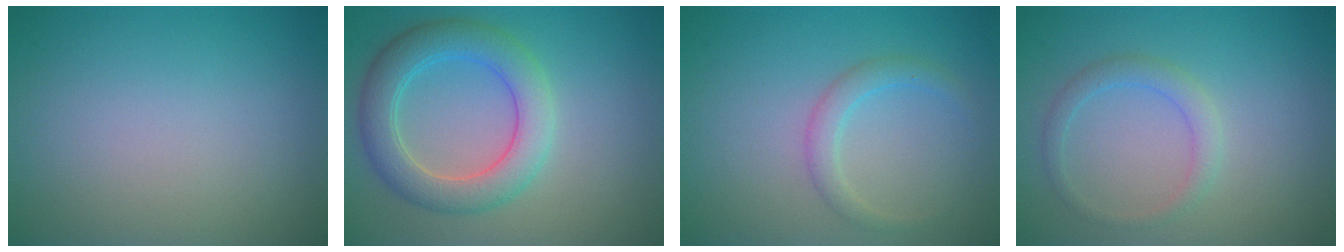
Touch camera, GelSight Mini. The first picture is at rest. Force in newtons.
{"total": 5.2, "press": 5.2, "slide": 0.1}
{"total": 1.9, "press": 1.9, "slide": 0.2}
{"total": 1.8, "press": 1.8, "slide": 0.0}